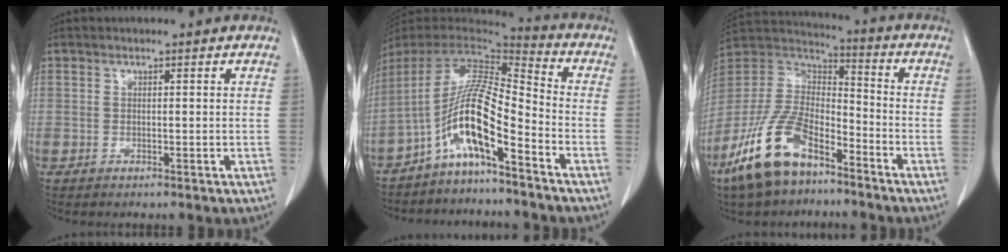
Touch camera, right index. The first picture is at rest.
{"total": 12.2, "force": [-6.5, 1.0, 10.3], "torque": [-0.192, 0.012, -0.123]}
{"total": 16.0, "force": [-10.1, 7.0, 10.2], "torque": [-0.222, 0.003, -0.196]}